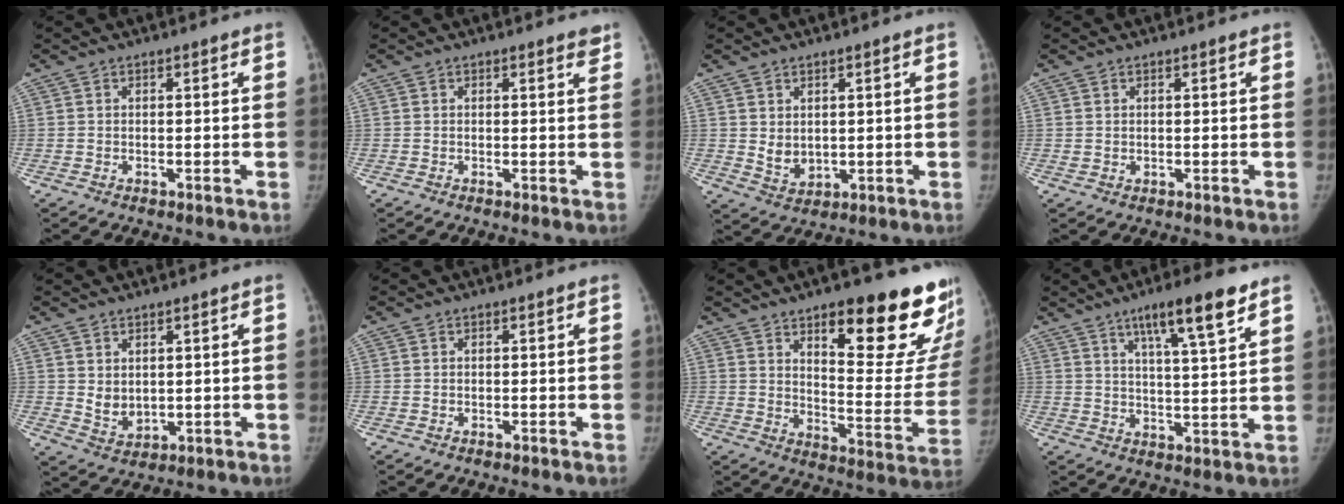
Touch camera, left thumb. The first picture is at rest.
{"total": 1.5, "force": [1.2, 0.4, 0.8], "torque": [-0.003, -0.006, 0.014]}
{"total": 4.4, "force": [1.2, 3.2, 2.7], "torque": [-0.036, -0.018, 0.035]}
{"total": 1.1, "force": [0.7, 0.5, 0.5], "torque": [-0.005, -0.004, 0.012]}
{"total": 4.5, "force": [1.6, 3.1, 2.9], "torque": [-0.038, -0.020, 0.042]}
{"total": 0.0}
{"total": 24.8, "force": [14.4, 7.3, 18.9], "torque": [-0.203, -0.089, 0.204]}
{"total": 12.0, "force": [7.3, 1.8, 9.3], "torque": [-0.142, -0.031, 0.117]}